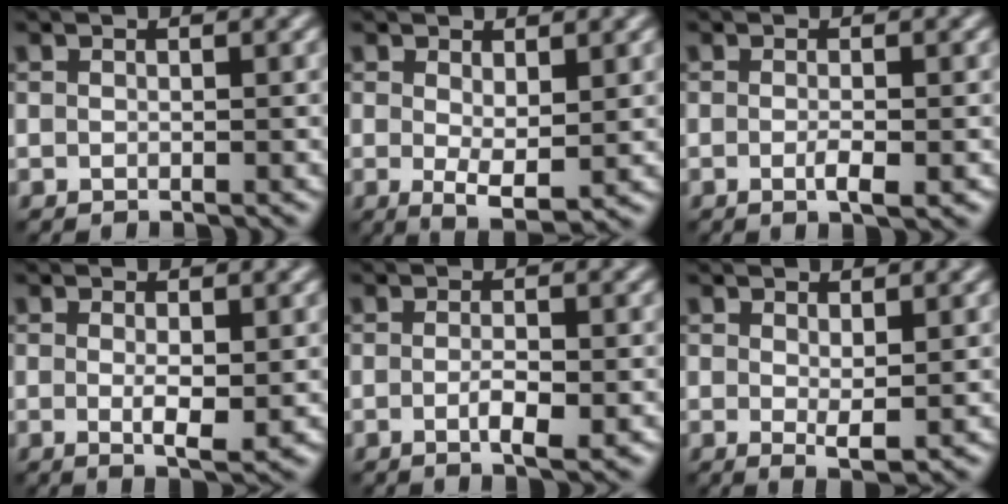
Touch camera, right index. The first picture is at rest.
{"total": 3.0, "force": [0.4, 1.0, 2.8], "torque": [-0.048, -0.011, 0.011]}
{"total": 2.0, "force": [-0.5, 0.4, 1.9], "torque": [-0.029, -0.003, -0.010]}
{"total": 2.5, "force": [0.0, 0.5, 2.4], "torque": [-0.039, -0.008, 0.002]}
{"total": 2.5, "force": [-0.6, 0.6, 2.4], "torque": [-0.042, -0.004, -0.009]}
{"total": 1.8, "force": [0.5, 0.4, 1.7], "torque": [-0.030, -0.010, 0.011]}